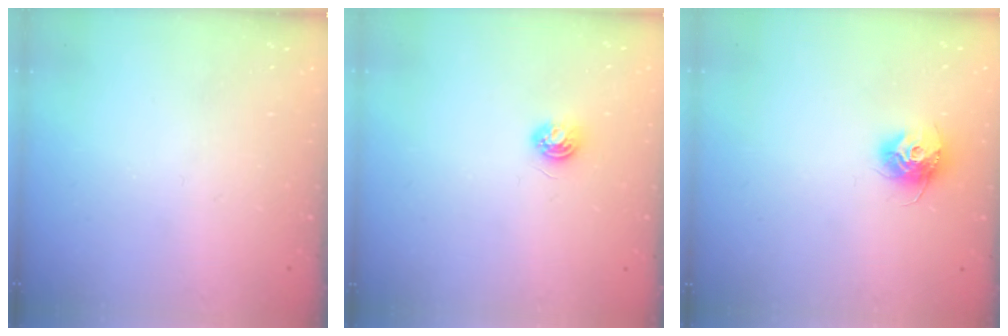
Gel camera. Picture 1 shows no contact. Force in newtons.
{"total": 4.9, "press": 4.8, "slide": 0.6}
{"total": 10.2, "press": 10.2, "slide": 0.6}